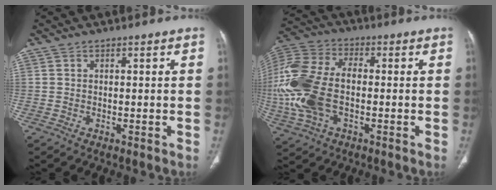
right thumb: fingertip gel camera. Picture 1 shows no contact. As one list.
[{"total": 21.1, "force": [-2.3, 12.5, 16.8], "torque": [-0.405, 0.008, -0.039]}]